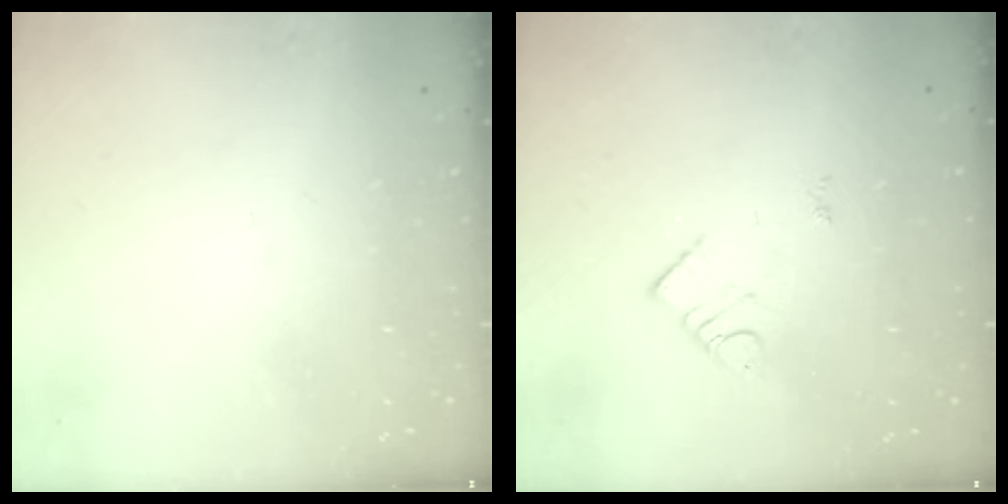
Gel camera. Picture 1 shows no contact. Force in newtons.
{"total": 3.0, "press": 3.0, "slide": 0.2}